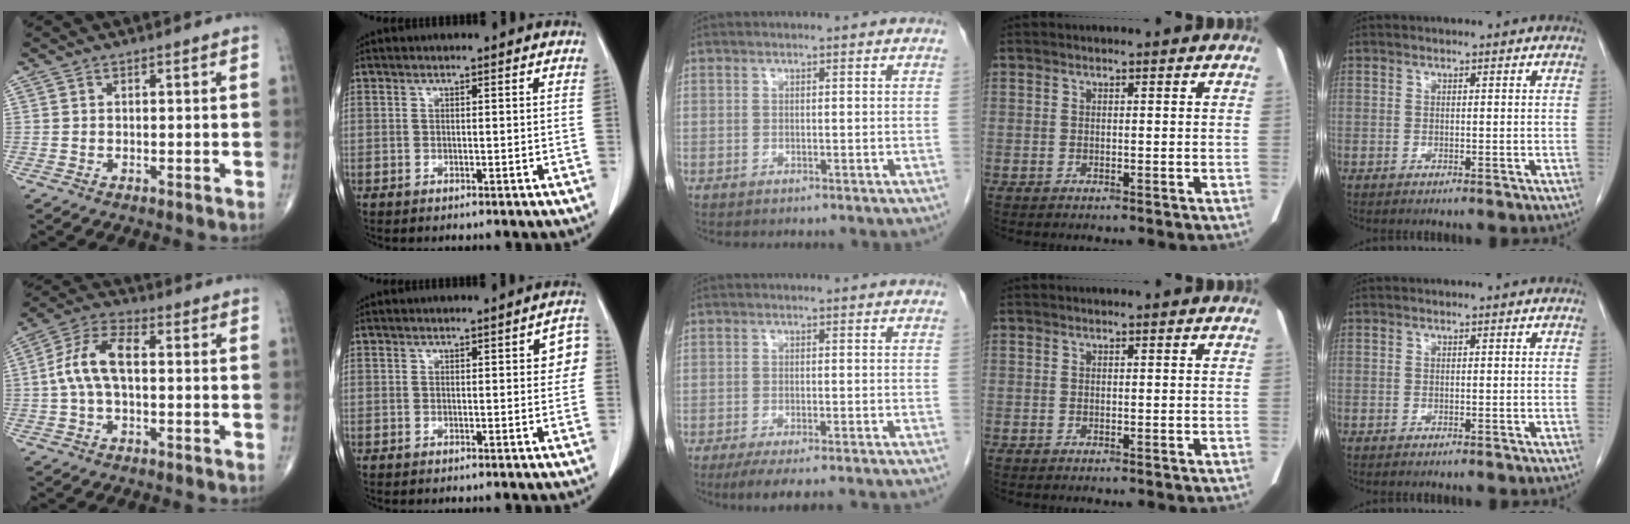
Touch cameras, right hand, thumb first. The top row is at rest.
{"thumb": {"total": 9.6, "force": [0.3, 4.9, 8.2], "torque": [-0.174, 0.032, 0.001]}, "index": {"total": 4.0, "force": [0.8, 1.4, 3.6], "torque": [-0.028, 0.011, 0.002]}, "middle": {"total": 8.1, "force": [-6.7, 0.5, 4.4], "torque": [-0.053, -0.013, -0.098]}}